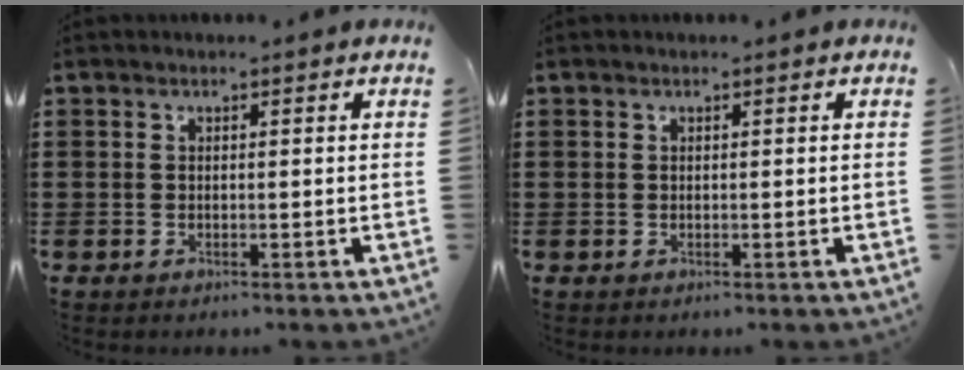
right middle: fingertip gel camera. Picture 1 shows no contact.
{"total": 0.0}